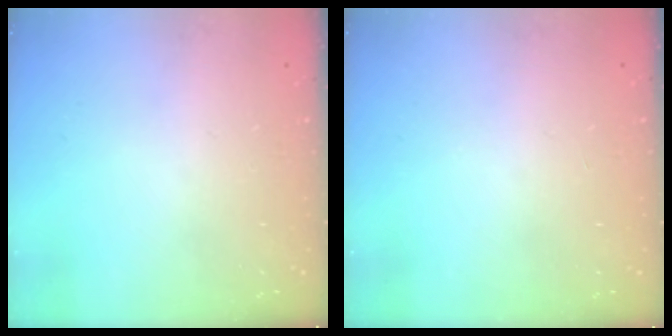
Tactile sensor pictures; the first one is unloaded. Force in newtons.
{"total": 0.0}